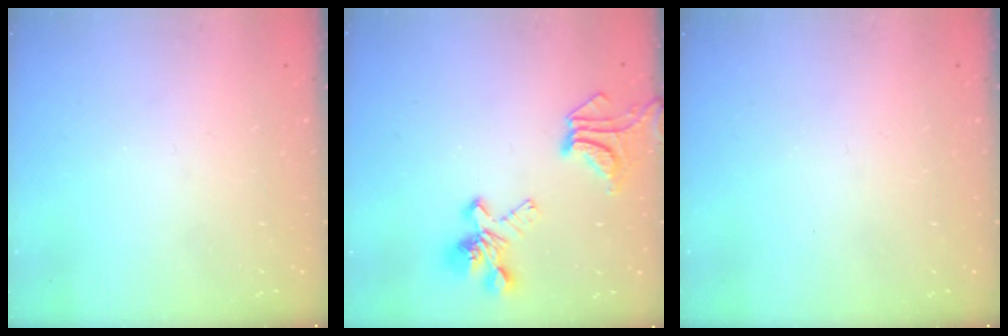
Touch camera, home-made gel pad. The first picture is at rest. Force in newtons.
{"total": 7.5, "press": 7.2, "slide": 2.2}
{"total": 0.0}